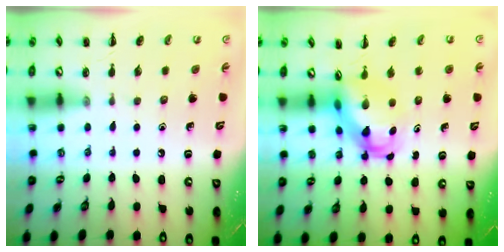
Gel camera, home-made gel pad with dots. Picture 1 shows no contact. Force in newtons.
{"total": 4.6, "press": 4.4, "slide": 1.1}